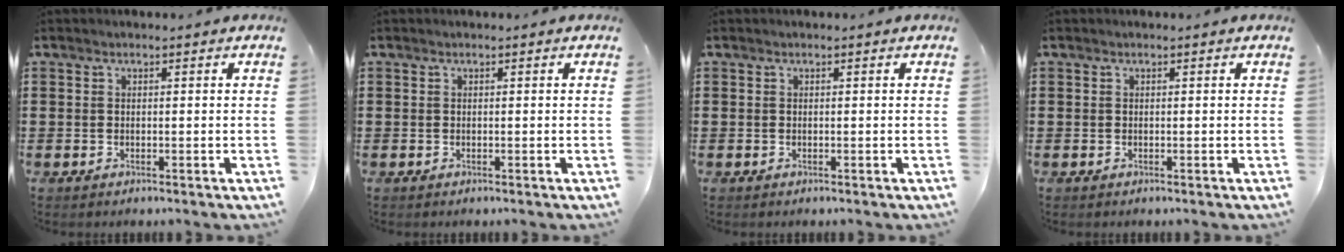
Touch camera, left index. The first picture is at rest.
{"total": 0.0}
{"total": 0.0}
{"total": 0.0}